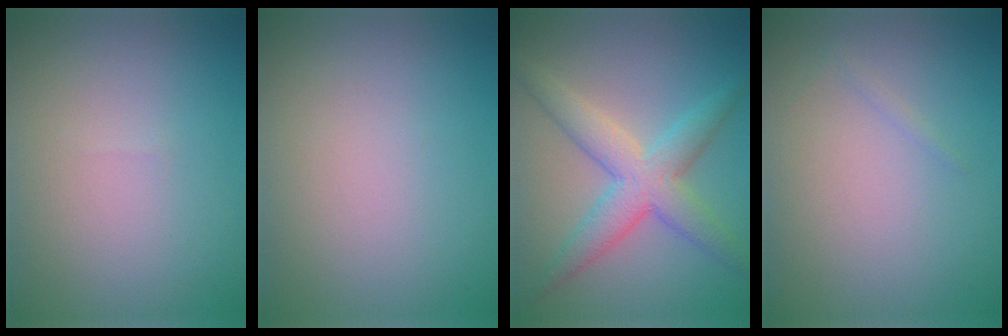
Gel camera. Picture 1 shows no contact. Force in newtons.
{"total": 0.0}
{"total": 5.4, "press": 5.4, "slide": 0.2}
{"total": 0.5, "press": 0.5, "slide": 0.0}